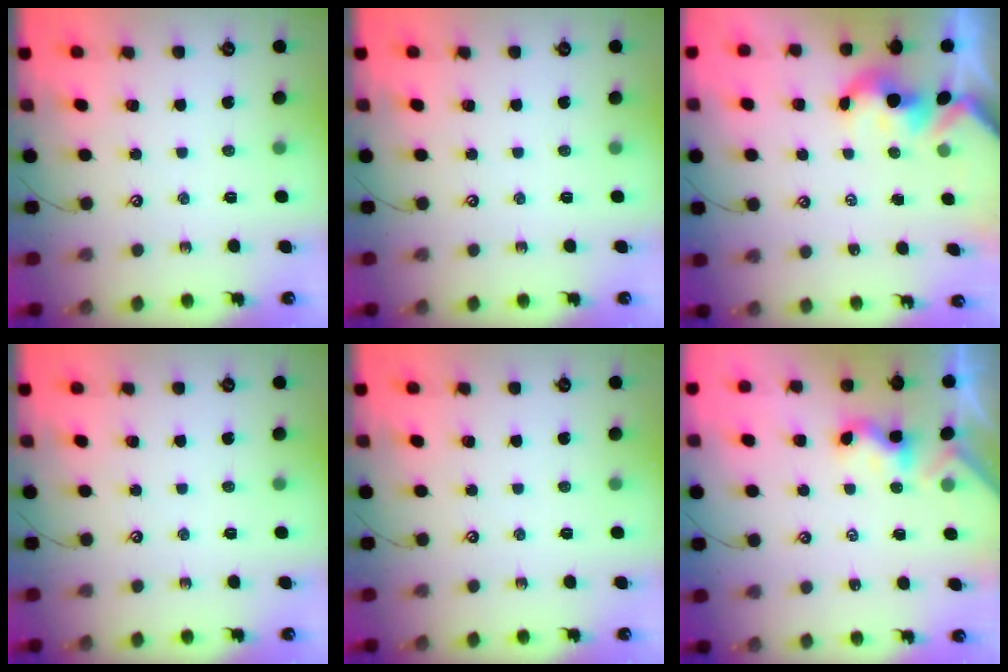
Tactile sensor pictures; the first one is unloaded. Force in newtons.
{"total": 0.0}
{"total": 2.9, "press": 2.8, "slide": 0.6}
{"total": 0.0}
{"total": 0.0}
{"total": 2.3, "press": 2.3, "slide": 0.0}